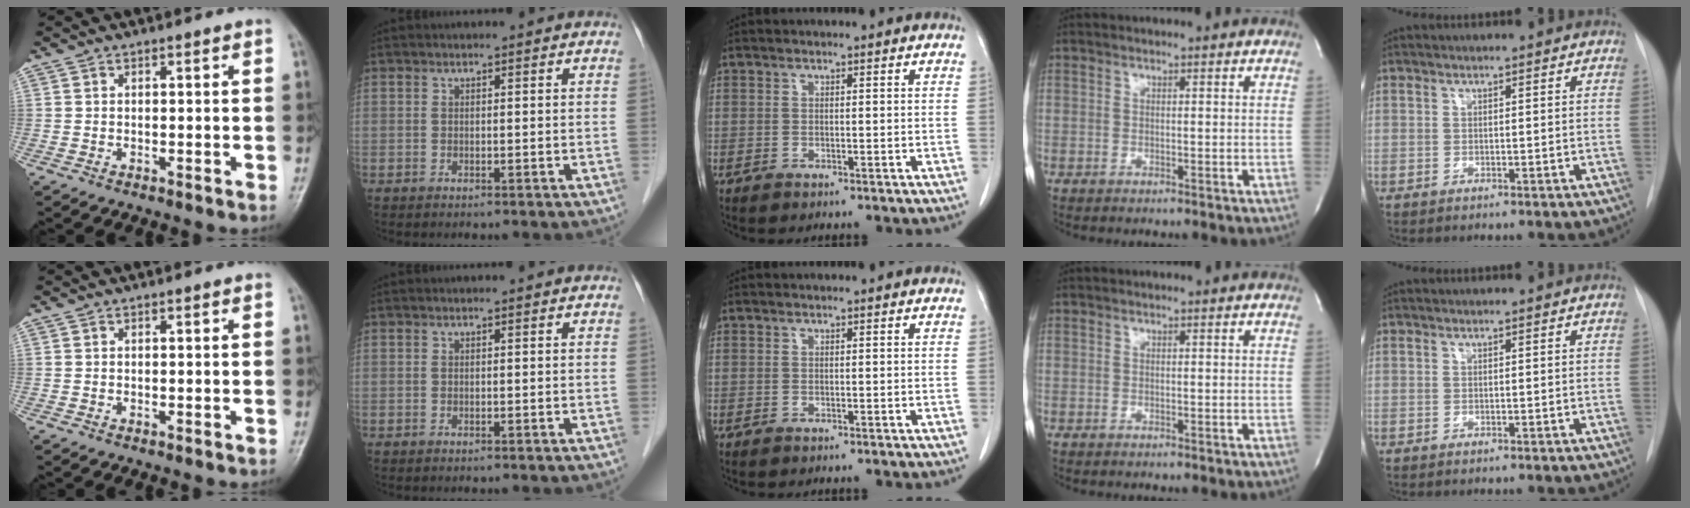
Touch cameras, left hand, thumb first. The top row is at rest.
{}